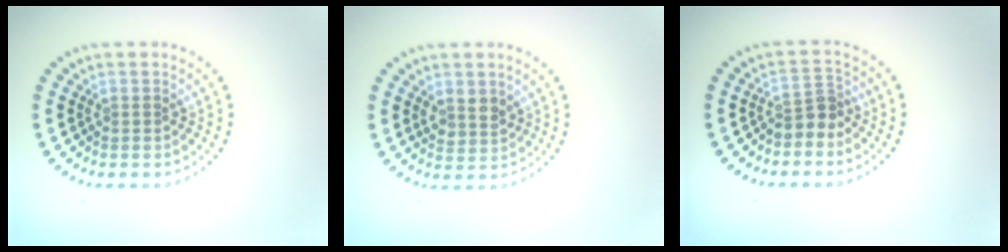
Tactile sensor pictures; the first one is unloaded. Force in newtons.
{"total": 2.0, "press": 1.8, "slide": 0.9}
{"total": 2.3, "press": 1.7, "slide": 1.5}